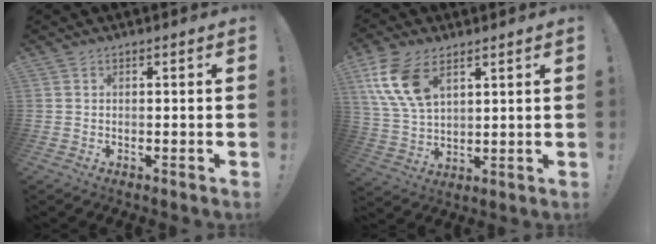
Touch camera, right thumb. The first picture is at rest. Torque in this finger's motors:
{"motor_torque": [0.20, 0.48, 1.30, 0.68, 0.11]}